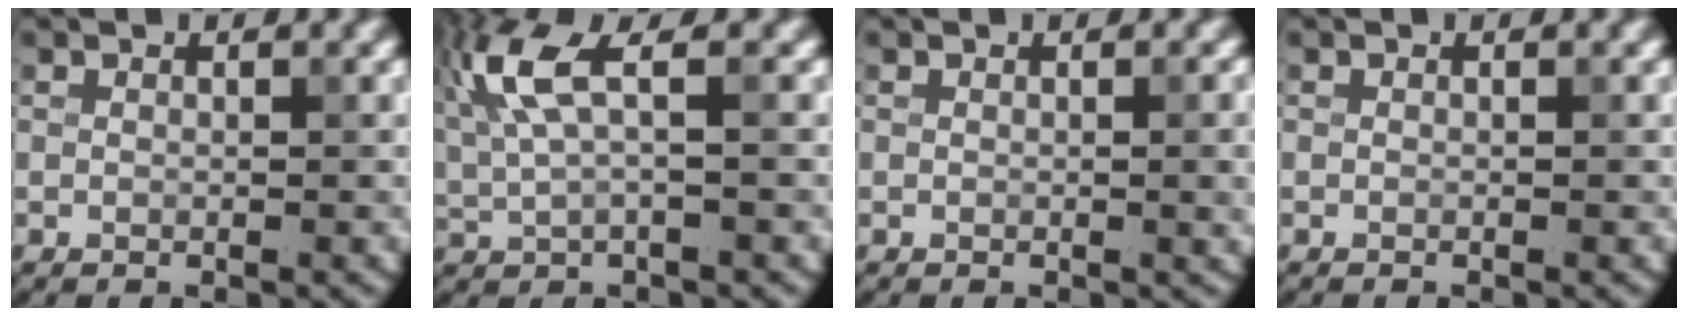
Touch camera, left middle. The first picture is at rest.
{"total": 5.6, "force": [2.1, 1.6, 5.0], "torque": [-0.121, 0.012, 0.044]}
{"total": 2.1, "force": [0.0, 0.6, 2.0], "torque": [-0.021, -0.002, -0.002]}
{"total": 0.0}